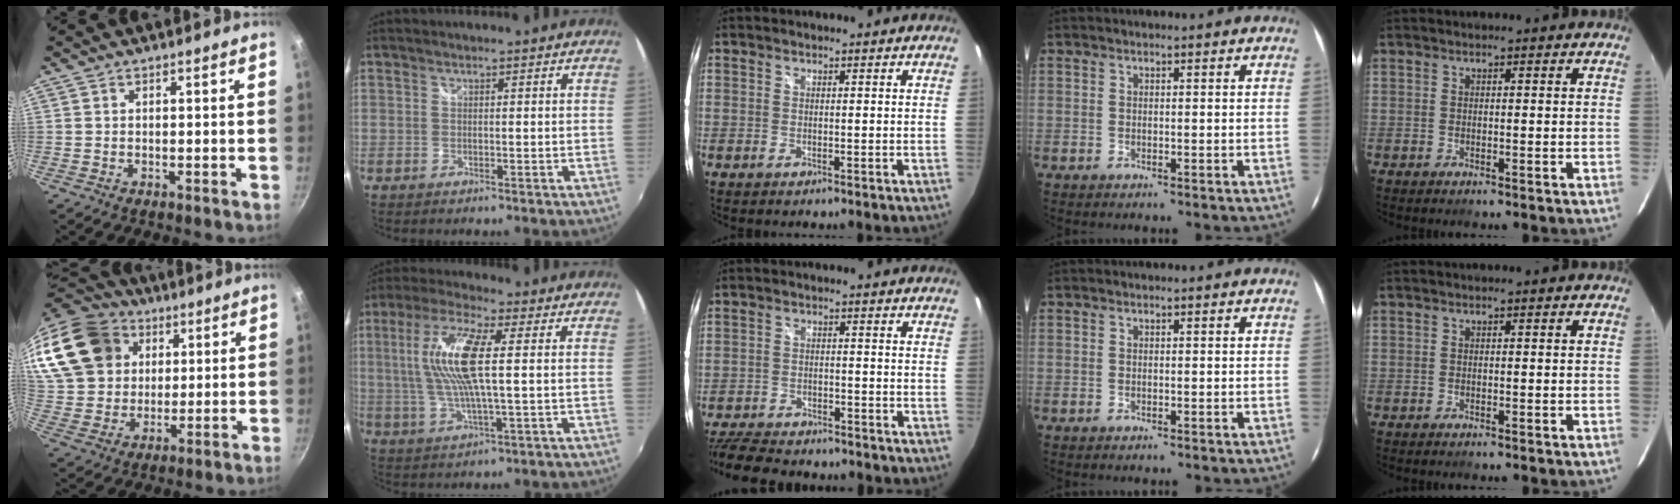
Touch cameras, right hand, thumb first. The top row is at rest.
{"thumb": {"total": 24.7, "force": [10.2, 19.1, 11.9], "torque": [-0.257, 0.020, 0.200]}, "index": {"total": 12.9, "force": [1.7, 2.4, 12.6], "torque": [-0.244, 0.006, 0.033]}, "middle": {"total": 13.0, "force": [-11.2, 4.1, 5.1], "torque": [-0.131, -0.016, -0.181]}}